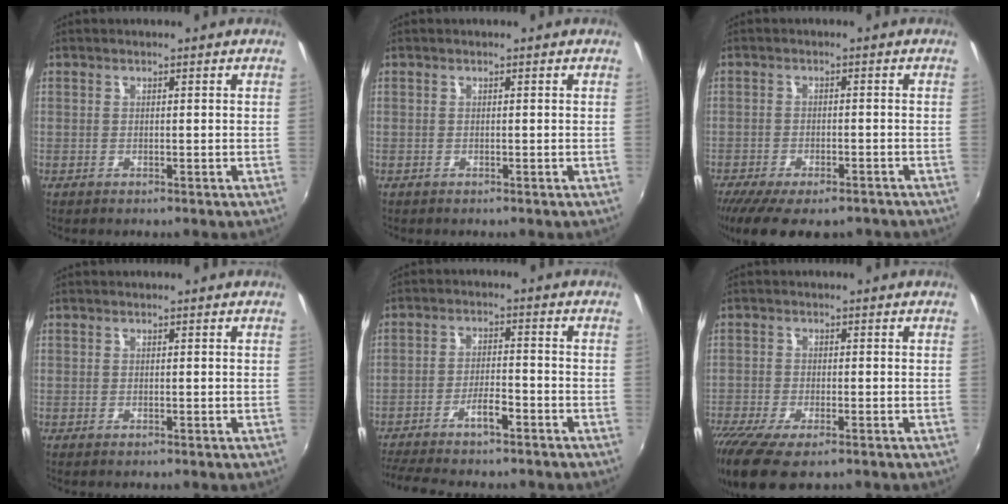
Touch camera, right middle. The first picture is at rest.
{"total": 0.0}
{"total": 12.5, "force": [-9.5, 4.1, 6.9], "torque": [-0.149, -0.046, -0.149]}
{"total": 0.0}
{"total": 8.6, "force": [-7.0, 1.4, 4.7], "torque": [-0.105, 0.000, -0.120]}
{"total": 11.4, "force": [-7.4, 3.8, 7.8], "torque": [-0.182, -0.054, -0.132]}